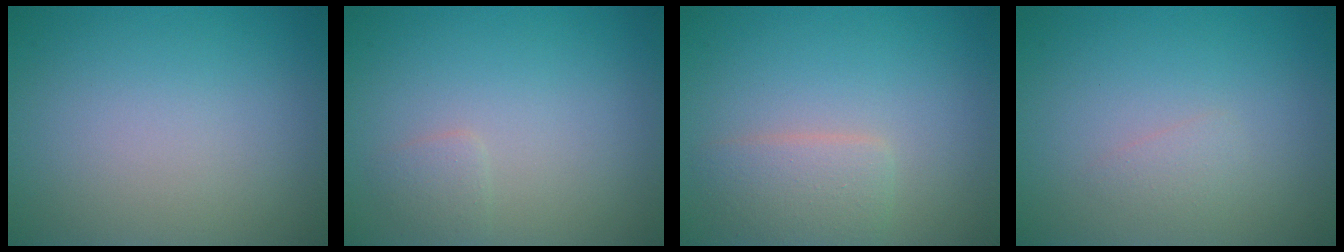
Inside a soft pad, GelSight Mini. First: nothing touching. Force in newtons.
{"total": 1.0, "press": 1.0, "slide": 0.0}
{"total": 2.6, "press": 2.6, "slide": 0.1}
{"total": 0.9, "press": 0.9, "slide": 0.1}